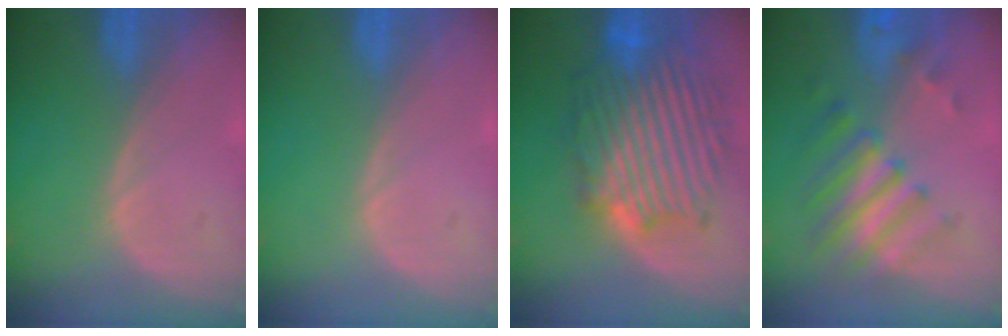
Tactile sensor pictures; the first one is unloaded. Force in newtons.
{"total": 0.0}
{"total": 12.8, "press": 12.7, "slide": 1.0}
{"total": 7.9, "press": 7.1, "slide": 3.6}